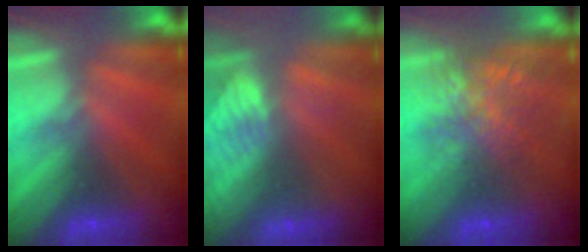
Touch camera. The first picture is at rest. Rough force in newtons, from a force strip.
{"total": 3.2}
{"total": 7.5}